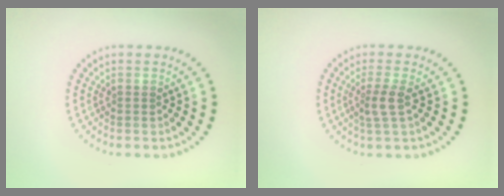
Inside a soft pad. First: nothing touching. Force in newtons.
{"total": 2.1, "press": 1.6, "slide": 1.2}